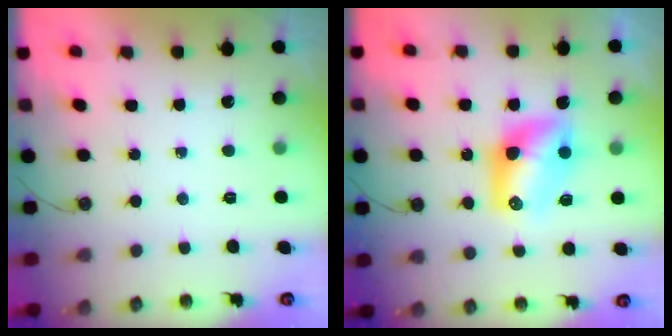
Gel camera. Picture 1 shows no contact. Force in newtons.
{"total": 10.3, "press": 10.3, "slide": 0.7}